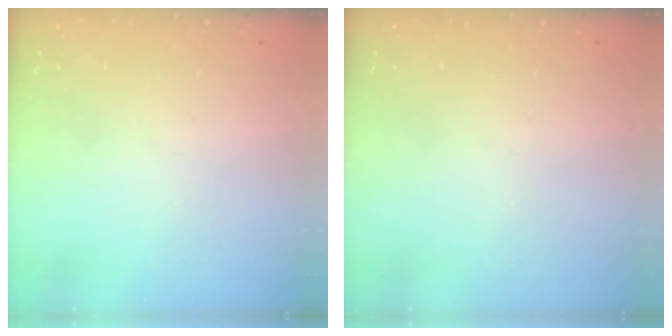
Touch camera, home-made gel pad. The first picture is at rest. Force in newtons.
{"total": 0.0}